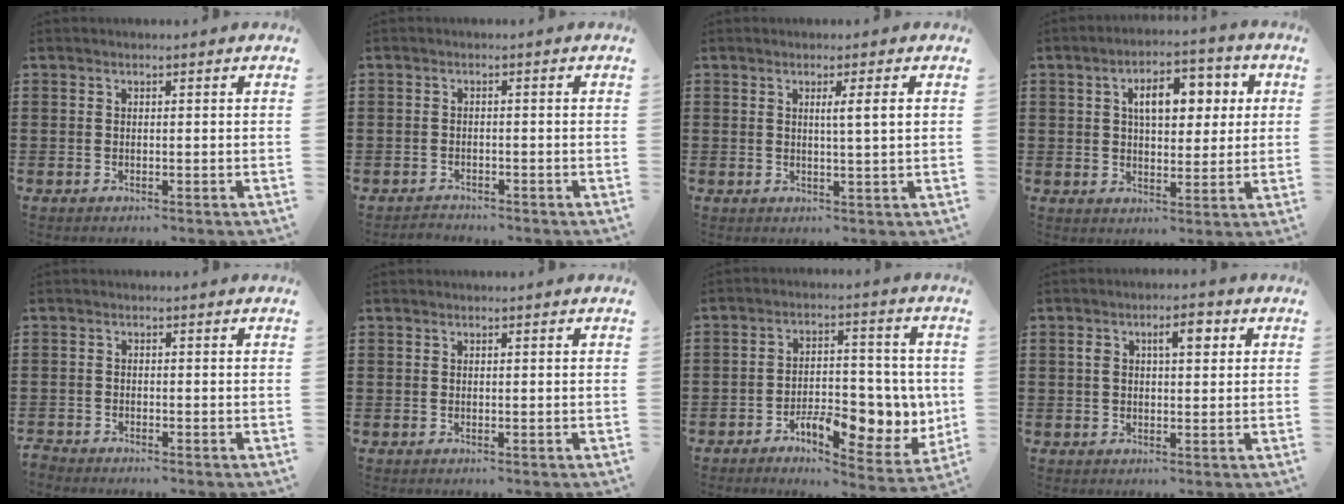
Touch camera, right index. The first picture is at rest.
{"total": 1.4, "force": [-1.4, 0.3, -0.1], "torque": [-0.003, 0.004, -0.032]}
{"total": 3.1, "force": [0.8, -0.3, 3.0], "torque": [-0.058, -0.004, 0.009]}
{"total": 7.8, "force": [2.4, 4.0, 6.2], "torque": [-0.101, 0.004, 0.031]}
{"total": 1.5, "force": [-1.4, 0.2, -0.2], "torque": [-0.001, 0.003, -0.033]}
{"total": 0.0}
{"total": 9.7, "force": [-3.3, 4.9, 7.6], "torque": [-0.099, 0.004, -0.052]}
{"total": 4.5, "force": [1.4, 1.8, 3.9], "torque": [-0.065, 0.007, 0.017]}